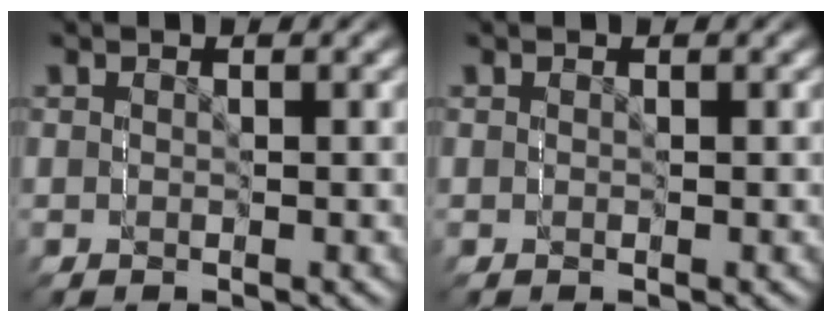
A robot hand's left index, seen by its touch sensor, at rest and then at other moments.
{"total": 0.0}